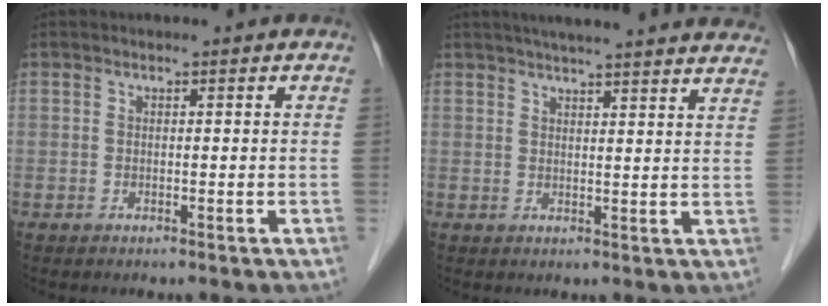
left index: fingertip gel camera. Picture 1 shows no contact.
{"total": 21.1, "force": [19.0, 1.0, 9.1], "torque": [-0.129, 0.005, 0.228]}